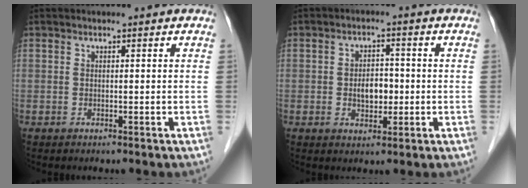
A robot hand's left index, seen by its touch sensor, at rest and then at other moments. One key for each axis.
{"total": 4.1, "fx": -0.6, "fy": 2.6, "fz": 3.1, "tx": -0.052, "ty": 0.007, "tz": -0.006}